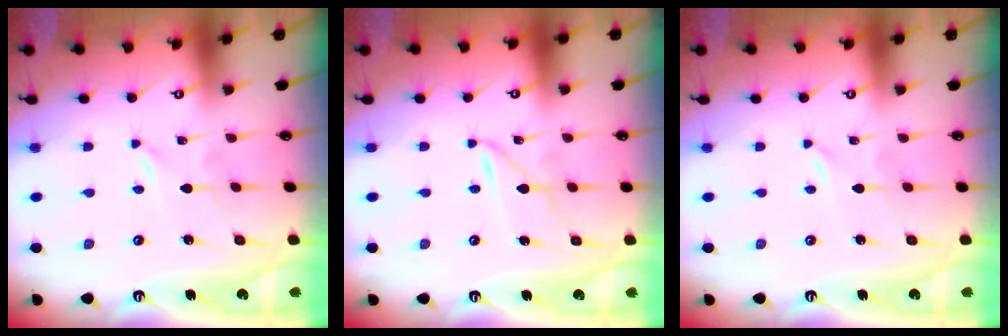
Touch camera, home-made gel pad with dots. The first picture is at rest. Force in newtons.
{"total": 1.7, "press": 1.7, "slide": 0.1}
{"total": 0.0}